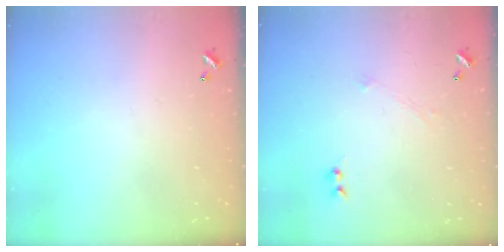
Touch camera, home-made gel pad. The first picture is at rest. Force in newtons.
{"total": 1.1, "press": 0.9, "slide": 0.5}